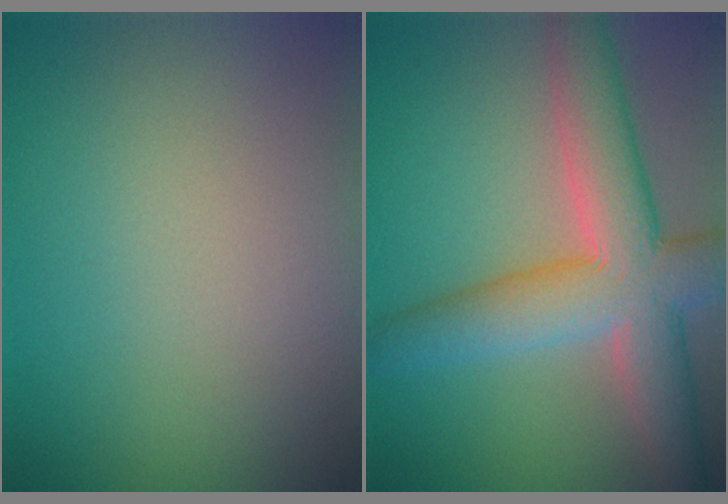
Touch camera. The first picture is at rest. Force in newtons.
{"total": 8.5, "press": 8.5, "slide": 0.5}